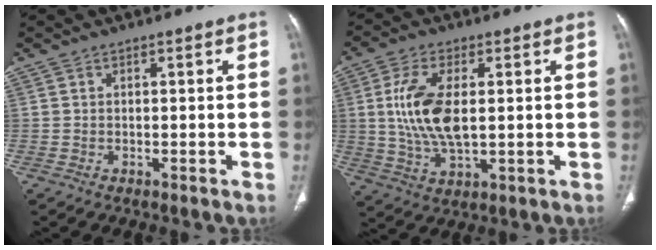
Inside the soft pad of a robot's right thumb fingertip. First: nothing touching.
{"total": 11.9, "force": [1.3, 5.7, 10.4], "torque": [-0.215, -0.008, 0.030]}